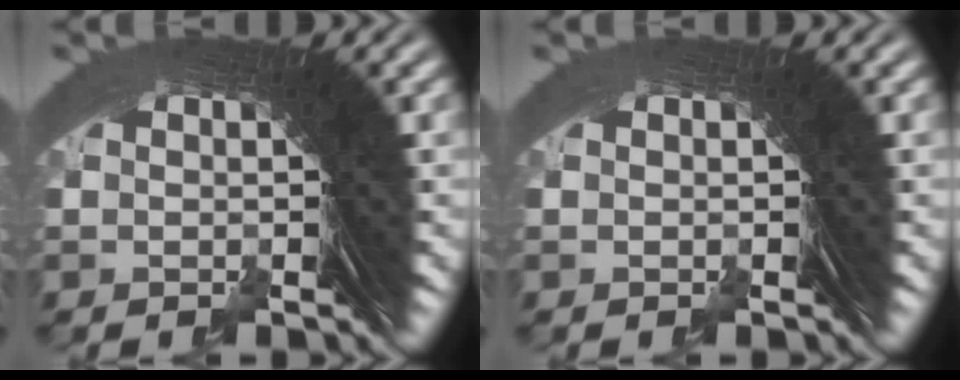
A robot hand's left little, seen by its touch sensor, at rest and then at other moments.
{"total": 0.0}